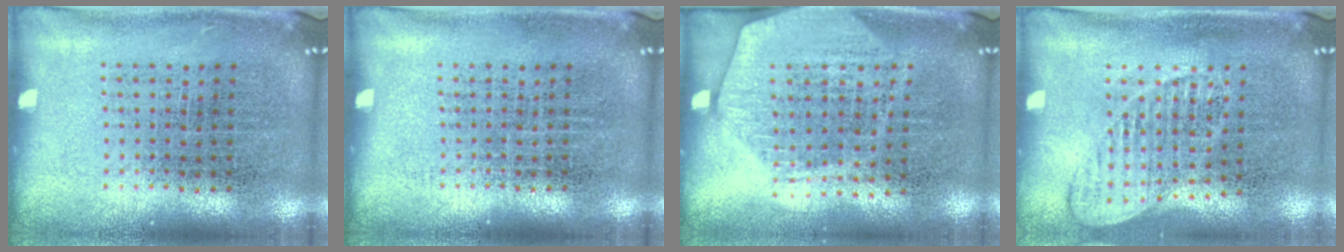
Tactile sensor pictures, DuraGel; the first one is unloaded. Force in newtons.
{"total": 0.0}
{"total": 1.9, "press": 1.7, "slide": 0.9}
{"total": 1.1, "press": 1.1, "slide": 0.2}